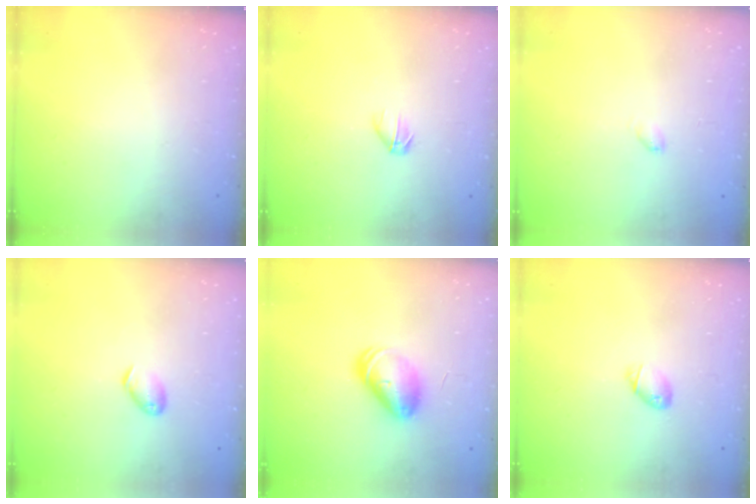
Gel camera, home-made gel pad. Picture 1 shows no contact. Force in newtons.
{"total": 3.7, "press": 3.6, "slide": 1.1}
{"total": 2.5, "press": 2.5, "slide": 0.4}
{"total": 5.3, "press": 5.2, "slide": 1.1}
{"total": 9.2, "press": 9.1, "slide": 1.5}
{"total": 4.2, "press": 4.1, "slide": 0.7}